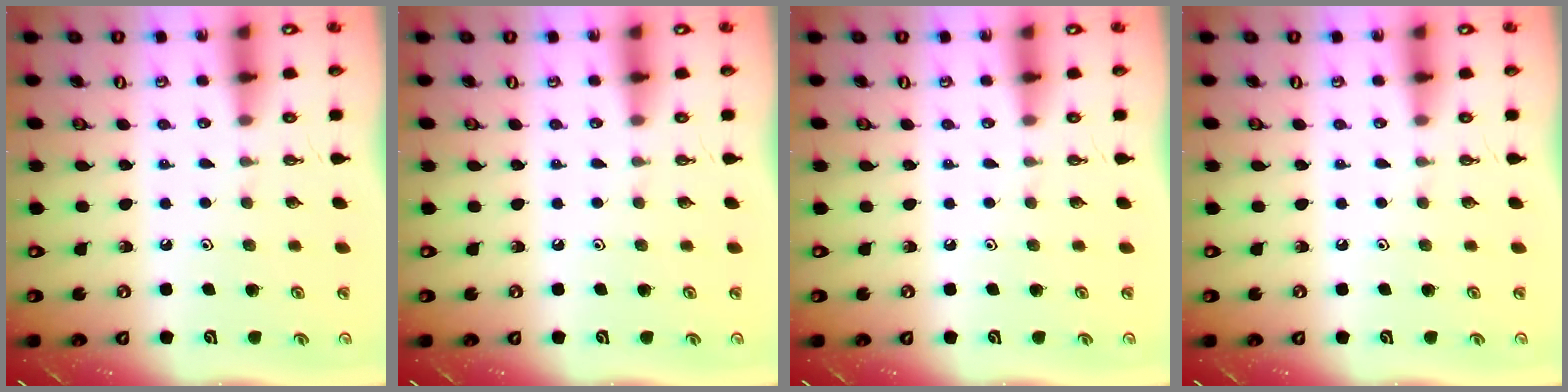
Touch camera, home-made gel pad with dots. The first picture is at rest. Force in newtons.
{"total": 0.0}
{"total": 0.0}
{"total": 0.0}